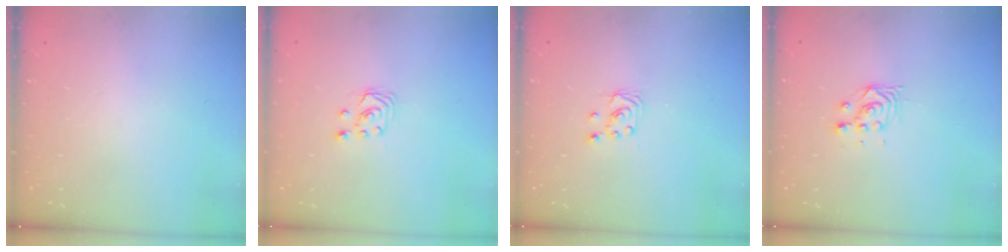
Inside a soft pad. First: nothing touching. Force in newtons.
{"total": 2.6, "press": 2.6, "slide": 0.3}
{"total": 2.3, "press": 2.2, "slide": 0.3}
{"total": 3.4, "press": 3.4, "slide": 0.1}